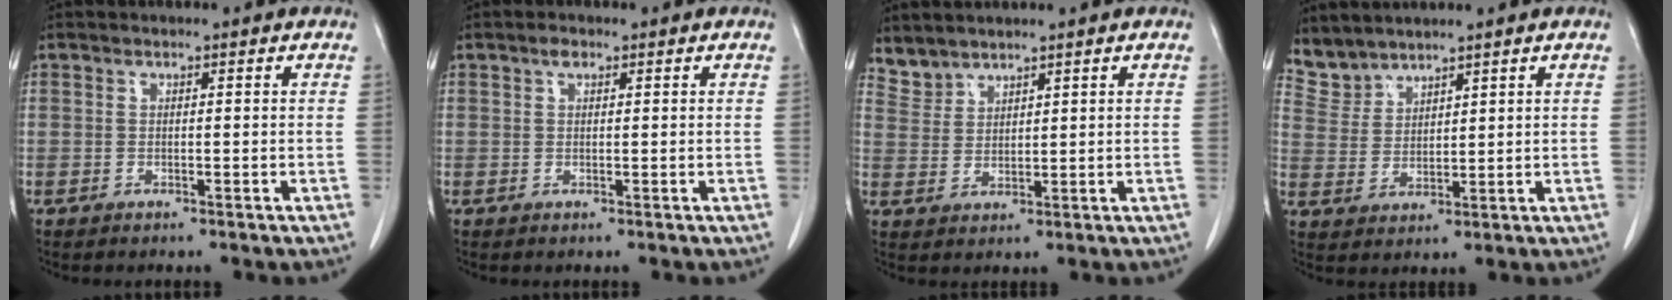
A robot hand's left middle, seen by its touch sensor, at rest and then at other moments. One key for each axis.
{"total": 1.0, "fx": 0.6, "fy": 0.5, "fz": 0.7, "tx": -0.015, "ty": 0.004, "tz": 0.009}
{"total": 3.1, "fx": 3.0, "fy": 0.8, "fz": -0.4, "tx": 0.005, "ty": 0.009, "tz": 0.068}
{"total": 4.4, "fx": 4.2, "fy": 1.0, "fz": -0.5, "tx": 0.004, "ty": 0.007, "tz": 0.099}